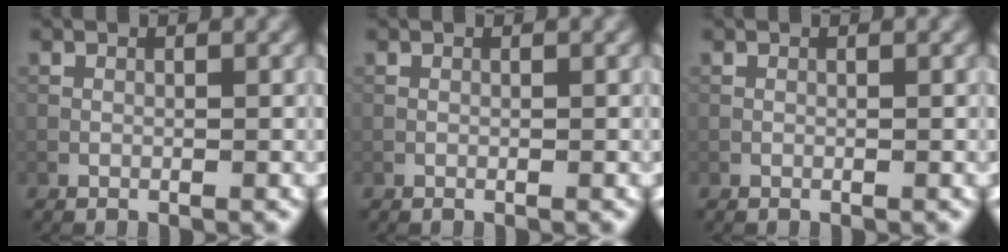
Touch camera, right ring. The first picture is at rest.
{"total": 0.0}
{"total": 0.0}